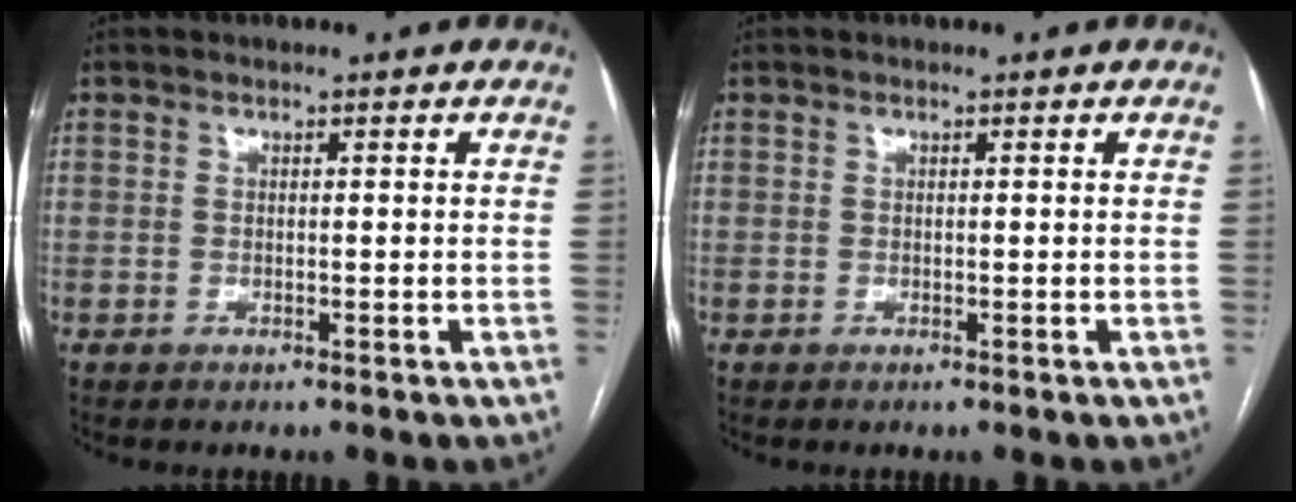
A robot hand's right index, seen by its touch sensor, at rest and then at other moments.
{"total": 0.0}